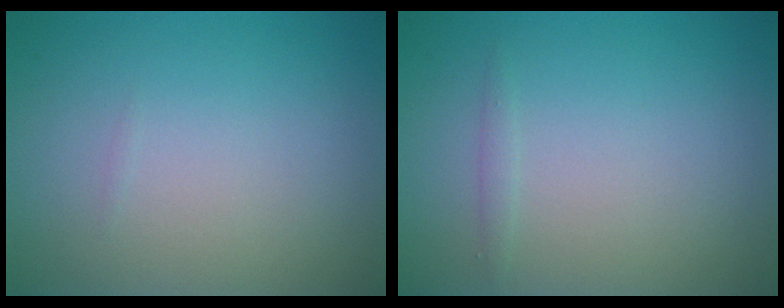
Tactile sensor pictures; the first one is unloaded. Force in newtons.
{"total": 0.5, "press": 0.5, "slide": 0.0}